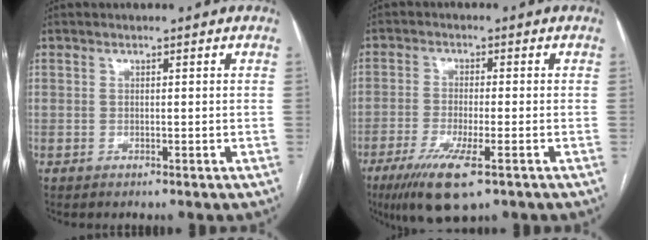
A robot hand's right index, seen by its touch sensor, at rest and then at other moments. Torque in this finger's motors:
{"motor_torque": [1.18, -0.26, 0.44, 0.13]}